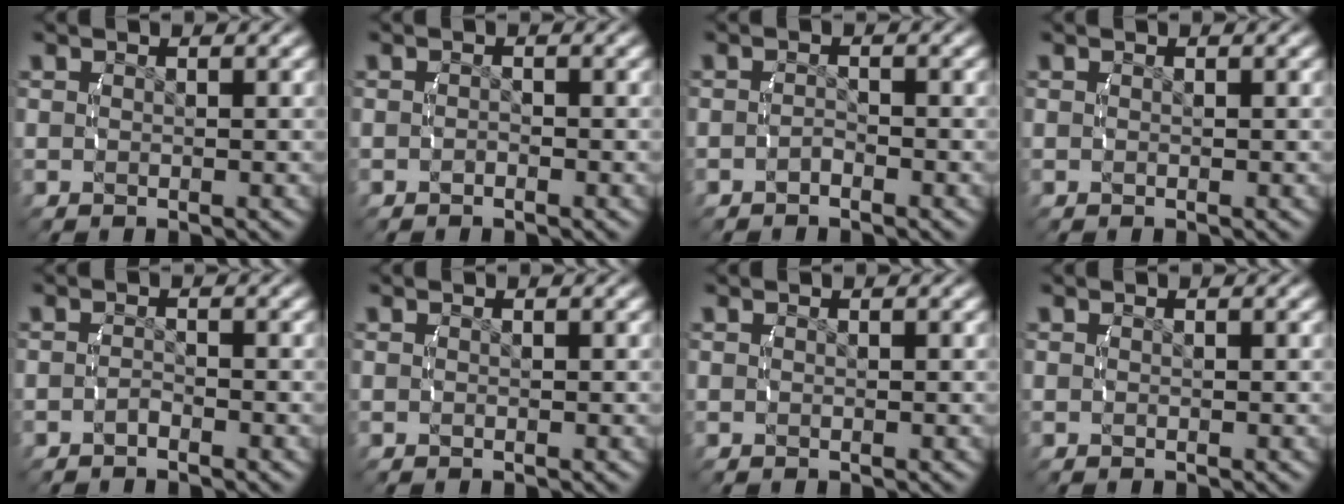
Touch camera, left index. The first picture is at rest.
{"total": 0.6, "force": [-0.5, -0.1, 0.0], "torque": [-0.003, -0.002, -0.008]}
{"total": 1.0, "force": [-1.0, 0.2, 0.2], "torque": [-0.006, -0.004, -0.017]}
{"total": 0.0}
{"total": 1.1, "force": [-1.0, 0.2, 0.2], "torque": [-0.007, -0.004, -0.018]}
{"total": 0.0}
{"total": 0.0}
{"total": 0.0}